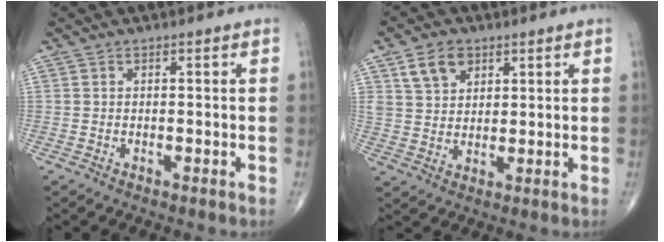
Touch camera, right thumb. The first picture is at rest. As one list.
[{"total": 6.8, "force": [3.6, 4.7, 3.4], "torque": [-0.045, -0.015, 0.070]}]